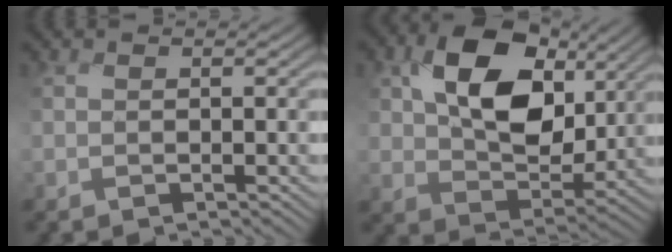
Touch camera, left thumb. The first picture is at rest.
{"total": 12.4, "force": [3.8, 8.4, 8.3], "torque": [-0.165, 0.009, 0.061]}